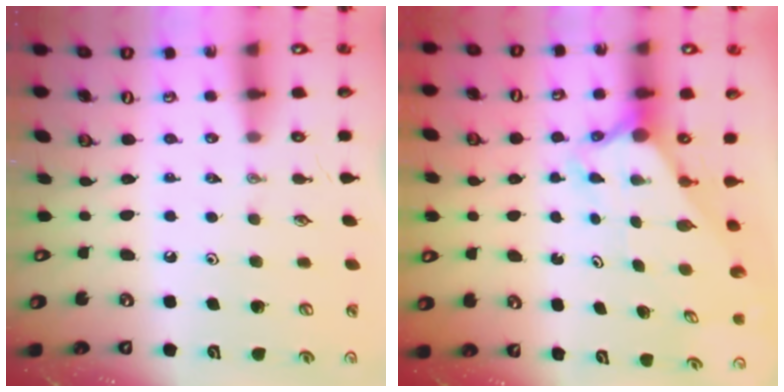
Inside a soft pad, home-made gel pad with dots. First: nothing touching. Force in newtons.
{"total": 3.3, "press": 3.3, "slide": 0.1}